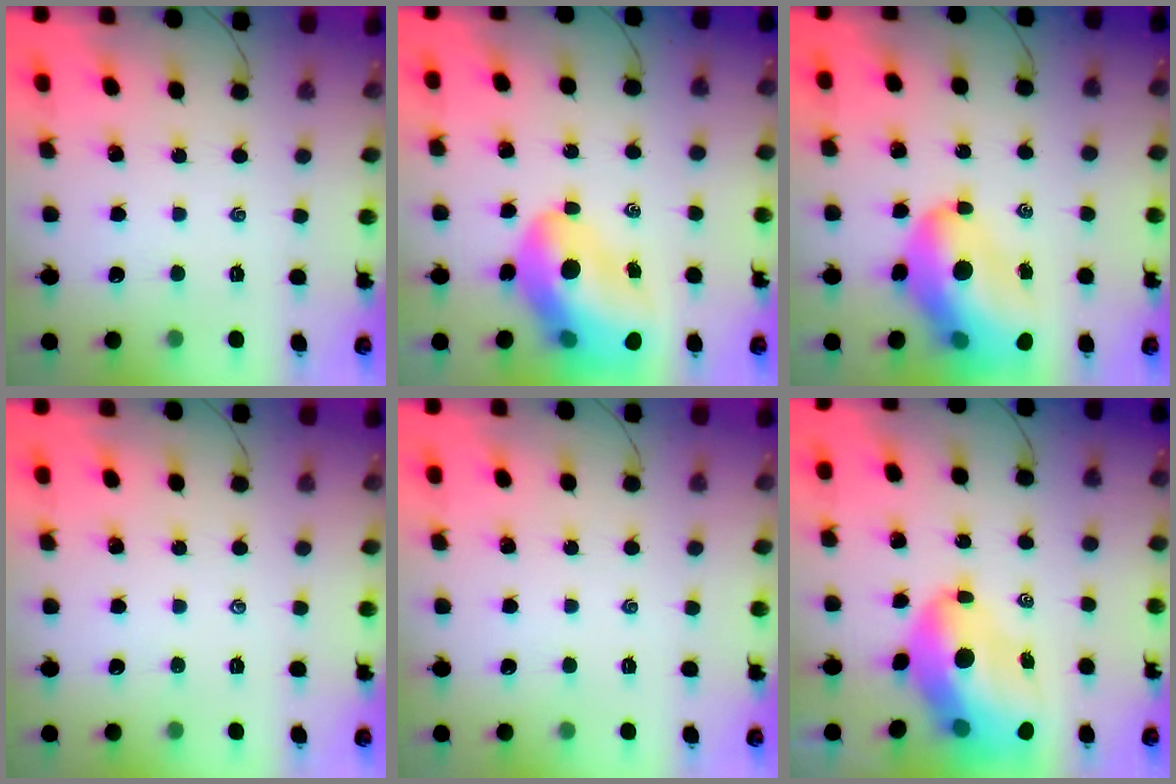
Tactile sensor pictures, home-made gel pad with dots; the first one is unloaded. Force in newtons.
{"total": 17.6, "press": 16.8, "slide": 5.1}
{"total": 17.1, "press": 16.4, "slide": 4.8}
{"total": 0.0}
{"total": 0.0}
{"total": 14.4, "press": 13.8, "slide": 4.0}